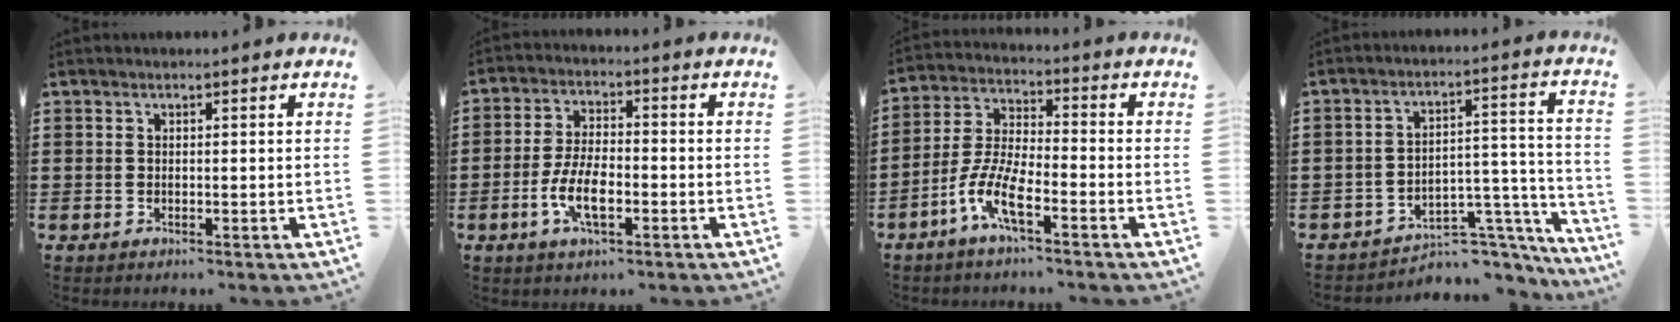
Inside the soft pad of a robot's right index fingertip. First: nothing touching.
{"total": 7.0, "force": [-2.6, 2.8, 5.9], "torque": [-0.140, -0.008, -0.054]}
{"total": 7.6, "force": [-4.6, 1.8, 5.8], "torque": [-0.151, -0.014, -0.095]}
{"total": 6.3, "force": [-5.3, 2.5, 2.4], "torque": [-0.038, 0.014, -0.100]}